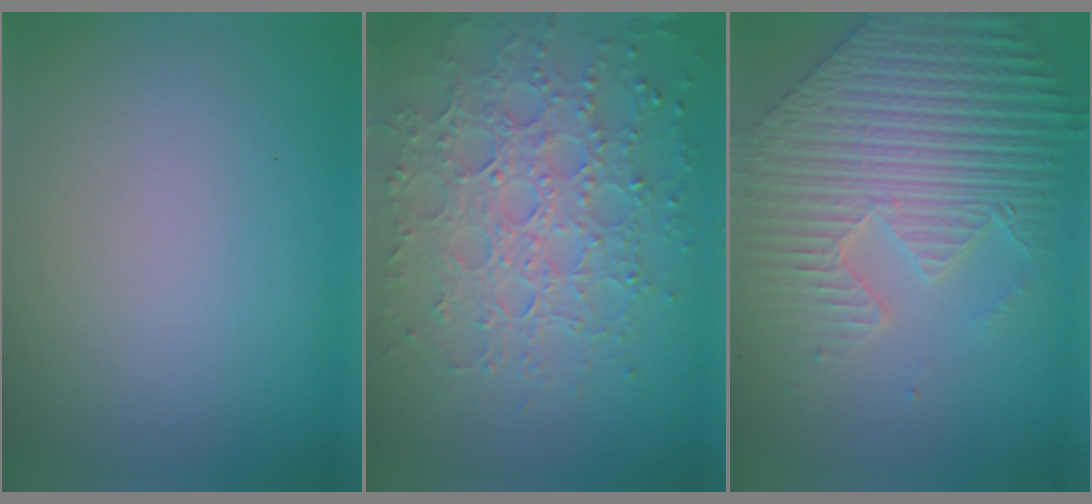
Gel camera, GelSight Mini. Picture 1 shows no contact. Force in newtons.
{"total": 6.7, "press": 5.3, "slide": 4.1}
{"total": 8.6, "press": 6.5, "slide": 5.6}